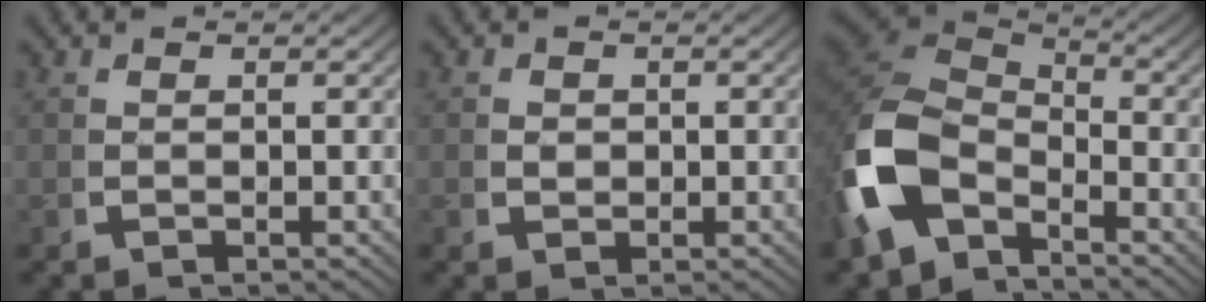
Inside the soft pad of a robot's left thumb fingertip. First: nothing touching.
{"total": 1.3, "force": [0.1, 1.1, 0.7], "torque": [-0.012, -0.008, 0.007]}
{"total": 10.4, "force": [-1.4, 7.2, 7.4], "torque": [-0.182, -0.017, -0.023]}